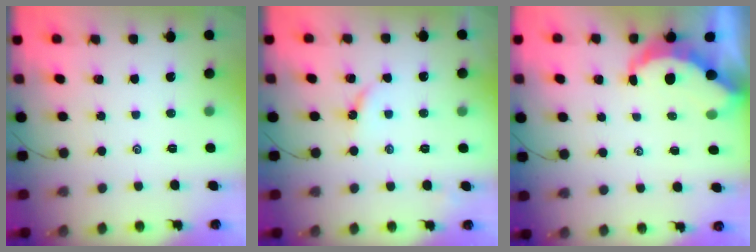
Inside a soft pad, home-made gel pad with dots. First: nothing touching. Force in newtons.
{"total": 5.2, "press": 5.2, "slide": 0.6}
{"total": 5.0, "press": 5.0, "slide": 0.6}